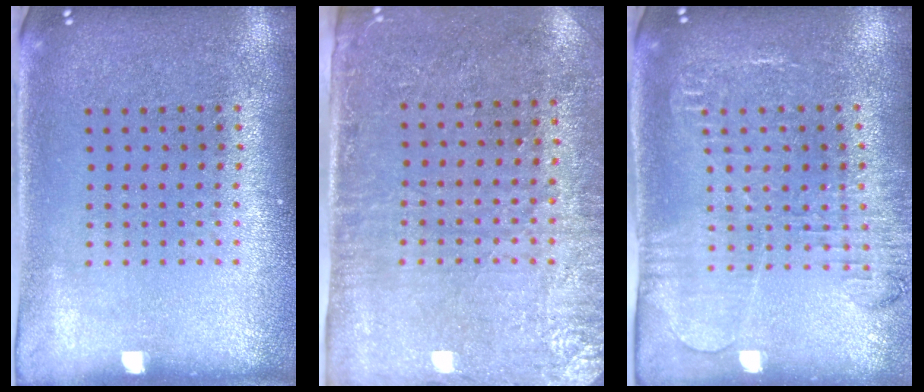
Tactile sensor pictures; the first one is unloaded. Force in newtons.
{"total": 2.9, "press": 2.5, "slide": 1.5}
{"total": 2.0, "press": 2.0, "slide": 0.1}